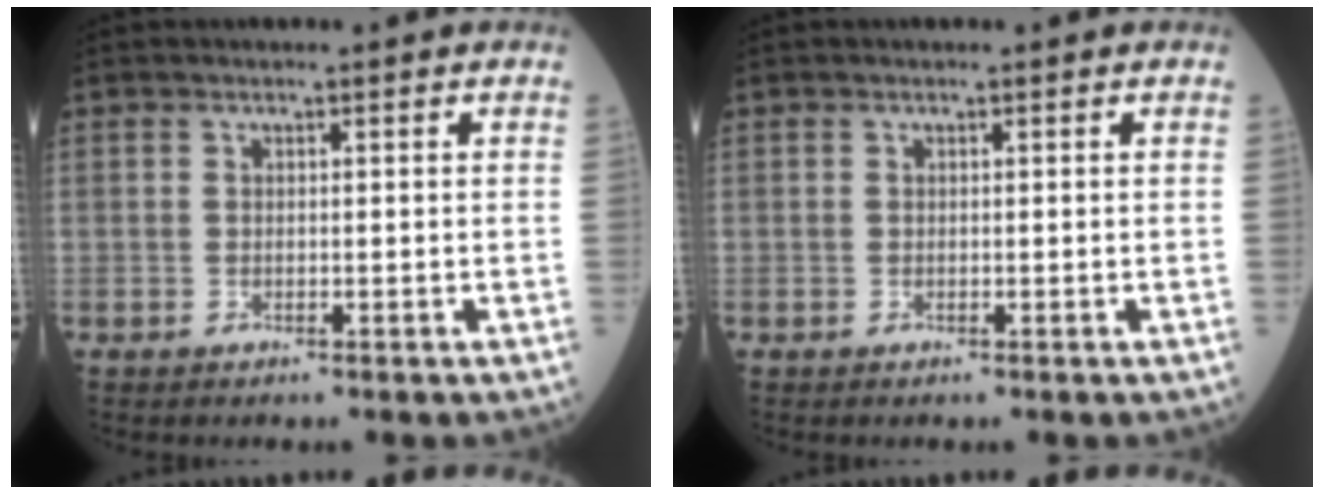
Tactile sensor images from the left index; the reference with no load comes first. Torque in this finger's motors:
{"motor_torque": [0.16, 0.08, 0.02, 0.01]}